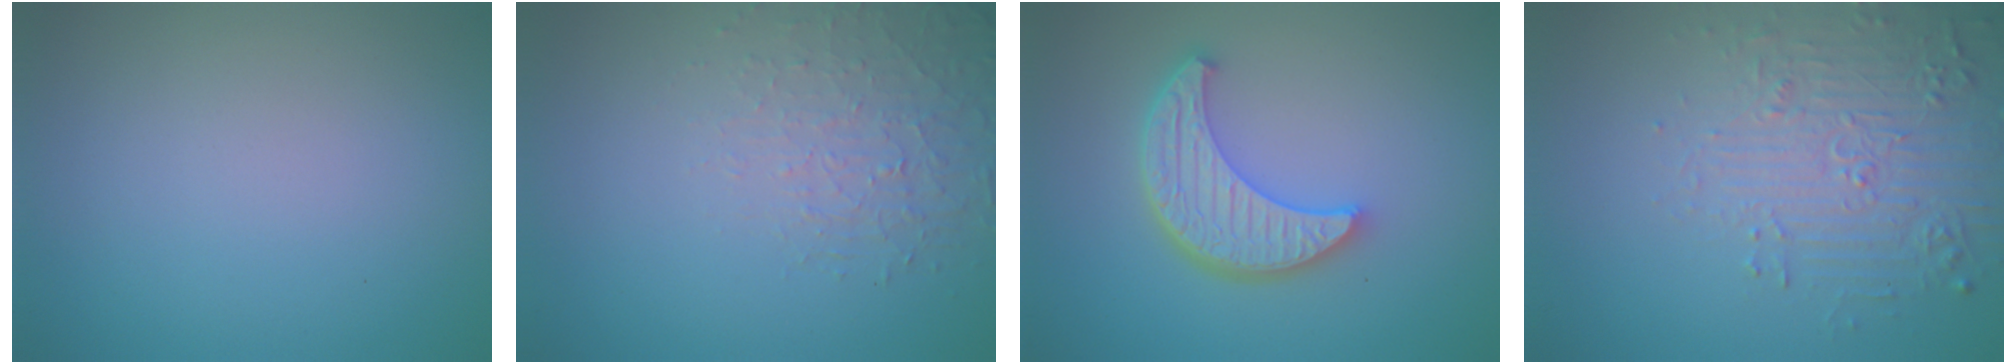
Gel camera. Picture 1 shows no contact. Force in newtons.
{"total": 1.6, "press": 1.0, "slide": 1.2}
{"total": 5.5, "press": 4.2, "slide": 3.5}
{"total": 5.2, "press": 4.0, "slide": 3.3}